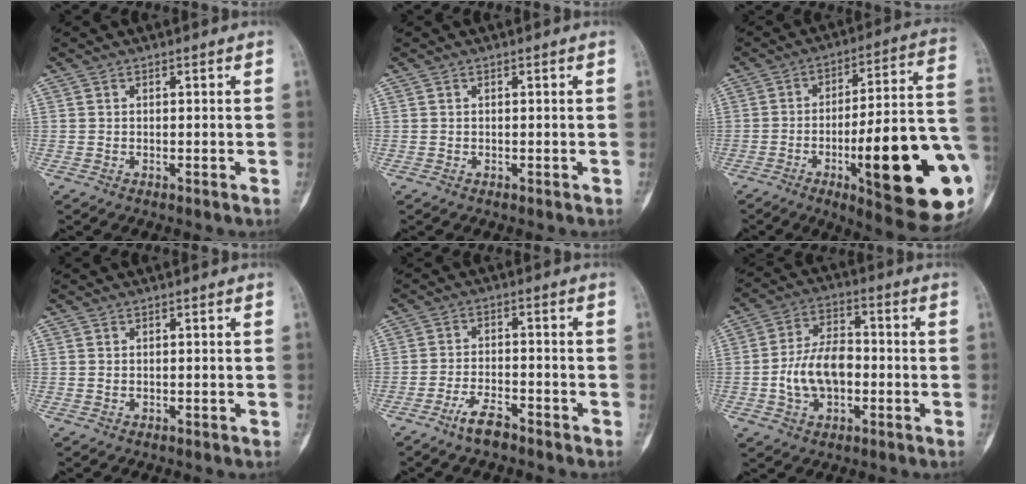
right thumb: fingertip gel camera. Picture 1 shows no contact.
{"total": 0.0}
{"total": 26.9, "force": [-7.1, 6.2, 25.2], "torque": [-0.306, 0.009, -0.091]}
{"total": 0.7, "force": [0.0, 0.6, 0.3], "torque": [-0.004, 0.002, 0.001]}
{"total": 5.4, "force": [-4.1, 1.9, 3.0], "torque": [-0.056, 0.023, -0.076]}
{"total": 11.8, "force": [-2.0, 7.5, 9.0], "torque": [-0.142, 0.027, -0.038]}